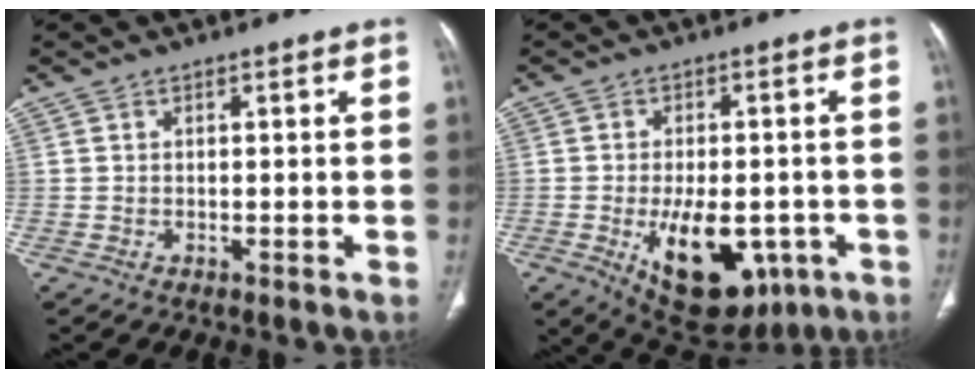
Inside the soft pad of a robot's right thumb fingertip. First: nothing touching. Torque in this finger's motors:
{"motor_torque": [3.50, 1.51, 1.52, -0.68, 0.42]}